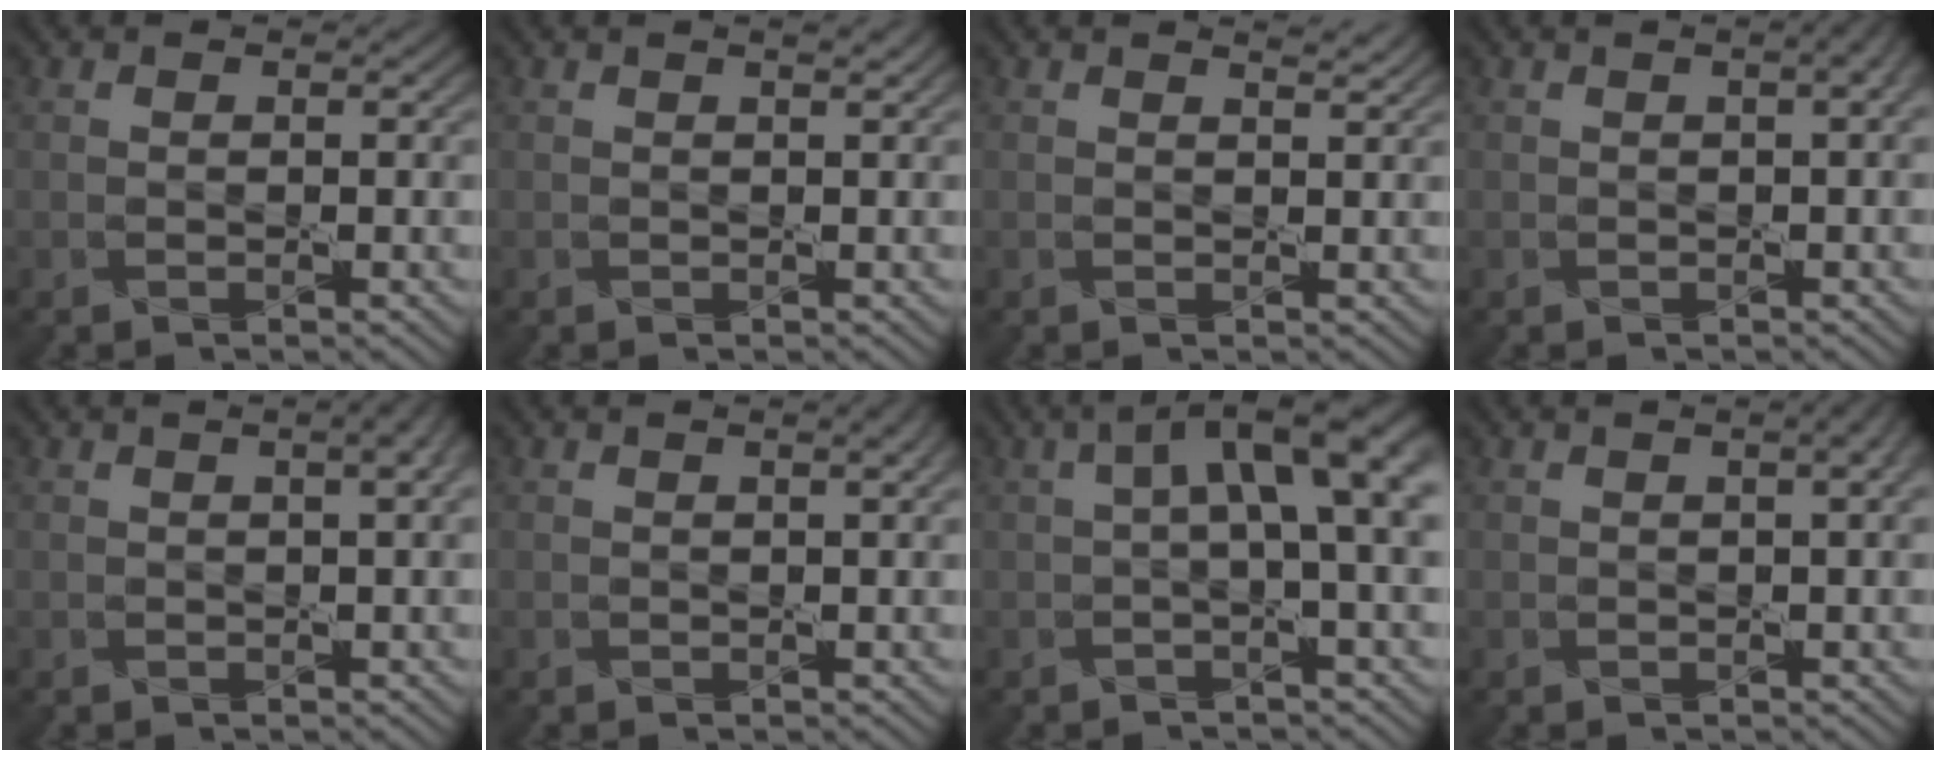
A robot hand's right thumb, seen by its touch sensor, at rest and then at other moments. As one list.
[{"total": 0.9, "force": [0.7, 0.1, 0.6], "torque": [-0.016, 0.001, 0.009]}, {"total": 1.4, "force": [1.3, 0.2, 0.6], "torque": [-0.012, -0.003, 0.015]}, {"total": 2.7, "force": [0.8, 0.9, 2.4], "torque": [-0.027, 0.011, 0.003]}, {"total": 3.5, "force": [1.2, 1.3, 3.1], "torque": [-0.029, 0.014, 0.001]}, {"total": 1.4, "force": [0.6, 0.3, 1.3], "torque": [-0.019, 0.004, 0.004]}, {"total": 7.7, "force": [1.4, 2.1, 7.3], "torque": [-0.106, 0.022, 0.017]}, {"total": 2.8, "force": [0.9, 0.9, 2.5], "torque": [-0.027, 0.010, 0.005]}]